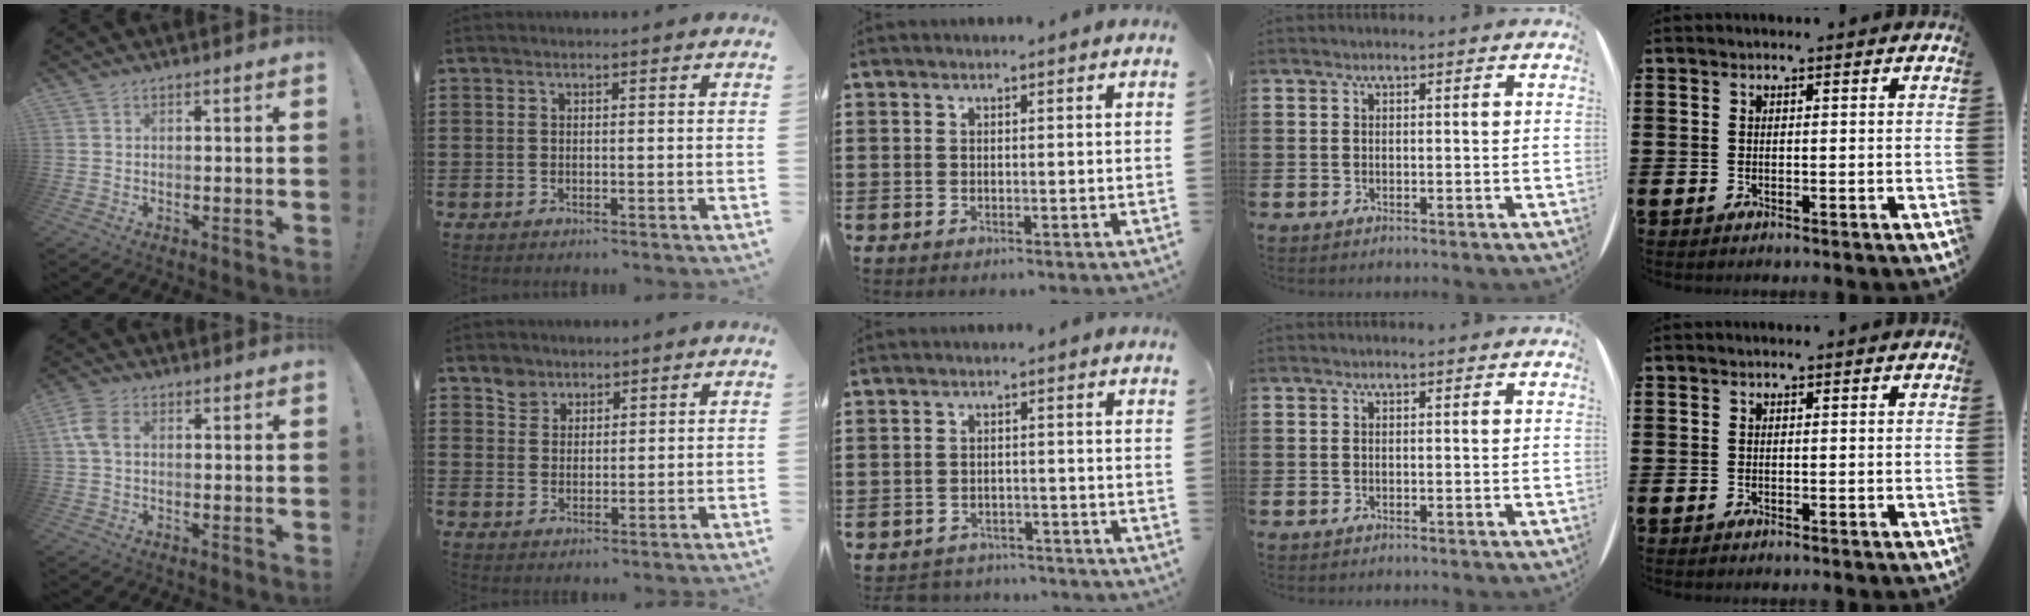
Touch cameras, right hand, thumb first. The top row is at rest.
{"thumb": {"total": 5.5, "force": [0.9, 3.5, 4.1], "torque": [-0.087, 0.006, 0.016]}, "index": {"total": 3.4, "force": [2.5, 2.4, 0.2], "torque": [-0.016, 0.009, 0.048]}, "middle": {"total": 2.6, "force": [-2.6, 0.4, -0.2], "torque": [-0.006, -0.003, -0.057]}}